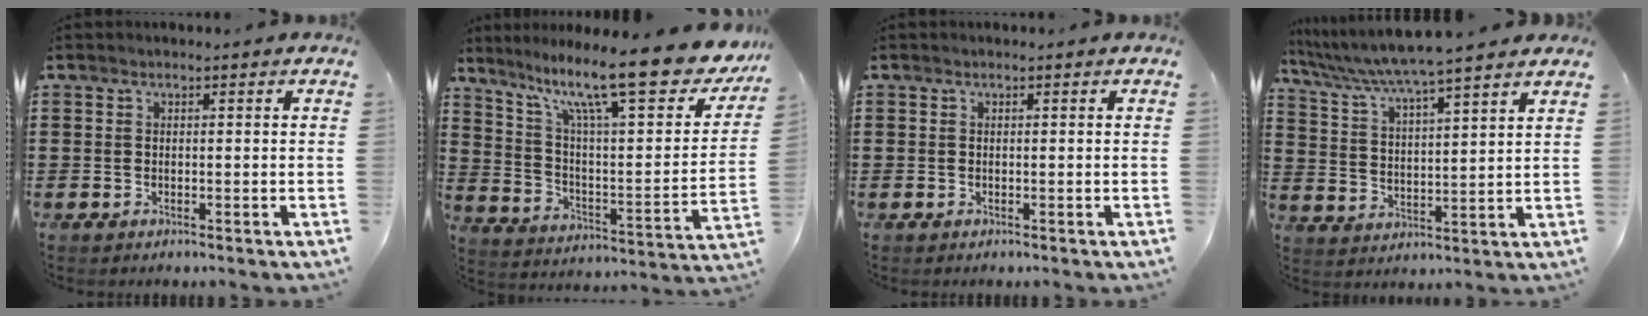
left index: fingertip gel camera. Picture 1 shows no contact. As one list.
[{"total": 15.8, "force": [11.7, 1.8, 10.5], "torque": [-0.203, -0.074, 0.189]}, {"total": 0.0}, {"total": 5.9, "force": [5.3, -0.8, 2.6], "torque": [-0.074, -0.035, 0.085]}]